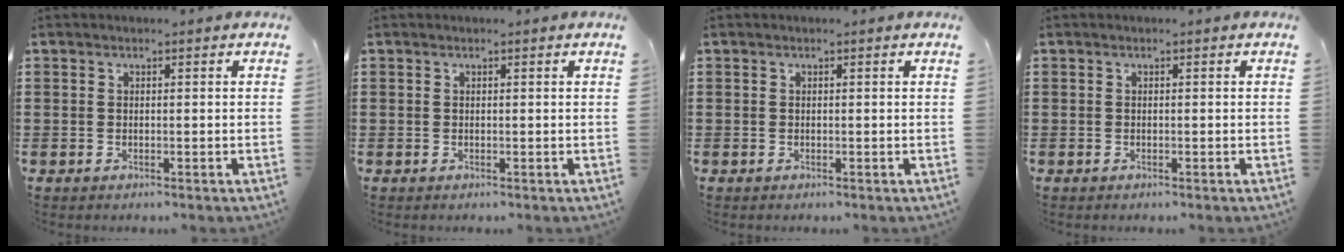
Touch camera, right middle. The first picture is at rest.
{"total": 0.0}
{"total": 0.0}
{"total": 0.0}